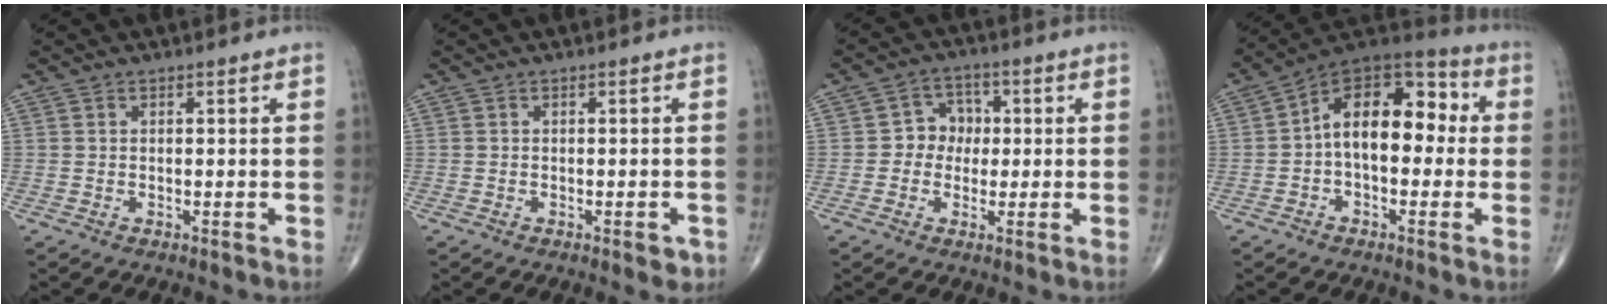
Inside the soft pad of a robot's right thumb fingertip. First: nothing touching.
{"total": 2.2, "force": [-0.8, 0.9, 1.8], "torque": [-0.011, 0.000, -0.009]}
{"total": 5.6, "force": [0.0, 5.0, 2.4], "torque": [-0.001, 0.013, -0.013]}
{"total": 15.2, "force": [0.4, 9.0, 12.3], "torque": [-0.154, 0.049, -0.008]}